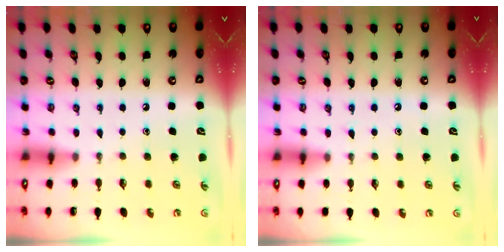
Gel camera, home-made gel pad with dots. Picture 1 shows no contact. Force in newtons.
{"total": 7.6, "press": 7.6, "slide": 0.8}